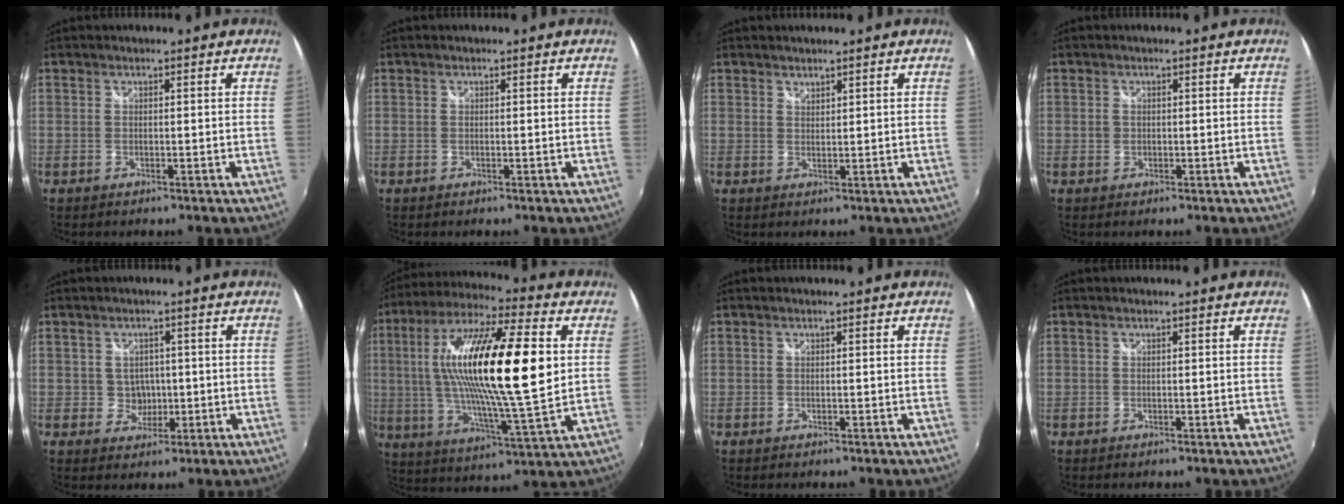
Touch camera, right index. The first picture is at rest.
{"total": 0.0}
{"total": 1.3, "force": [1.2, 0.4, 0.2], "torque": [0.000, 0.001, 0.021]}
{"total": 1.2, "force": [-0.1, 1.2, 0.4], "torque": [-0.005, 0.000, -0.002]}
{"total": 3.5, "force": [0.0, 3.4, 0.7], "torque": [-0.015, 0.008, 0.005]}
{"total": 24.2, "force": [4.2, 4.8, 23.4], "torque": [-0.423, 0.010, 0.065]}
{"total": 0.0}
{"total": 0.0}